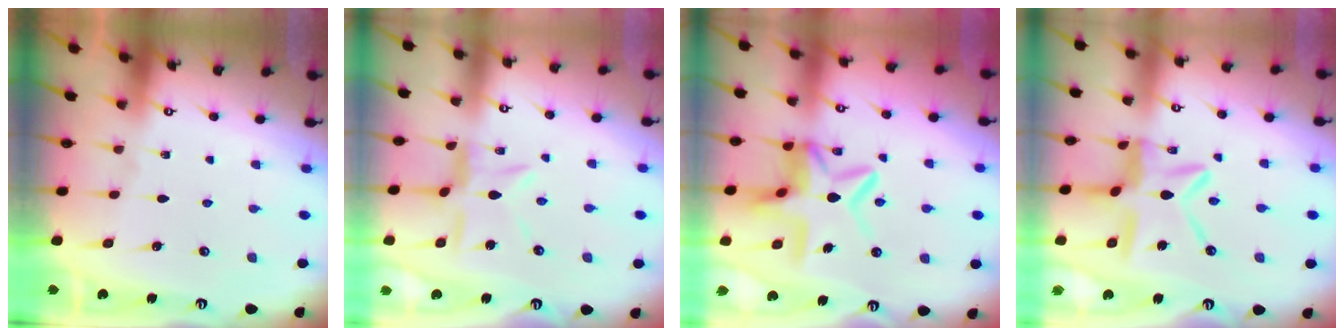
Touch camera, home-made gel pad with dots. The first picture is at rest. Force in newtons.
{"total": 8.3, "press": 8.3, "slide": 0.7}
{"total": 12.2, "press": 12.1, "slide": 1.3}
{"total": 12.8, "press": 12.7, "slide": 1.3}